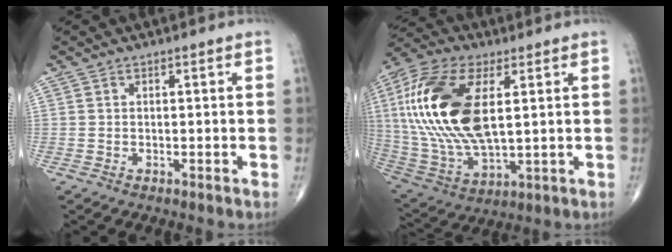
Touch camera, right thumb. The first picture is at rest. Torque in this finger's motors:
{"motor_torque": [1.96, 2.88, 2.38, 0.39, 0.85]}